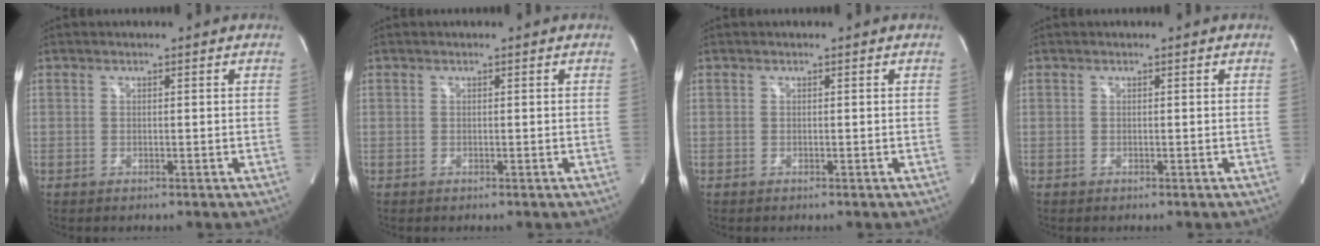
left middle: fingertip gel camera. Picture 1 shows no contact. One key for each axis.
{"total": 0.0}
{"total": 0.0}
{"total": 0.0}